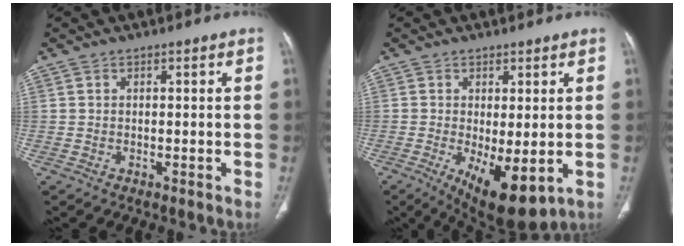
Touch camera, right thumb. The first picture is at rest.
{"total": 10.5, "force": [-2.5, 4.2, 9.3], "torque": [-0.142, -0.024, -0.023]}